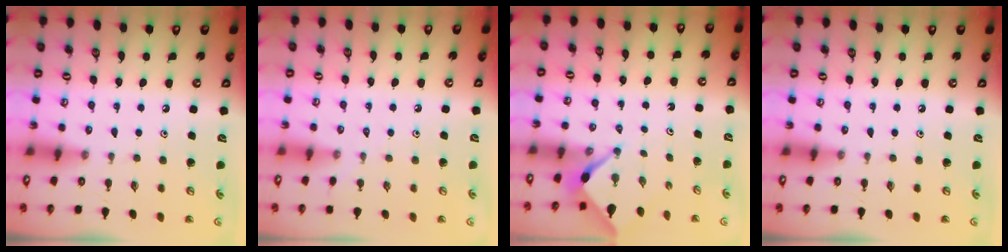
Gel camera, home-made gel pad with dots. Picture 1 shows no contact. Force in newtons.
{"total": 1.8, "press": 1.7, "slide": 0.4}
{"total": 2.3, "press": 2.3, "slide": 0.3}
{"total": 0.0}